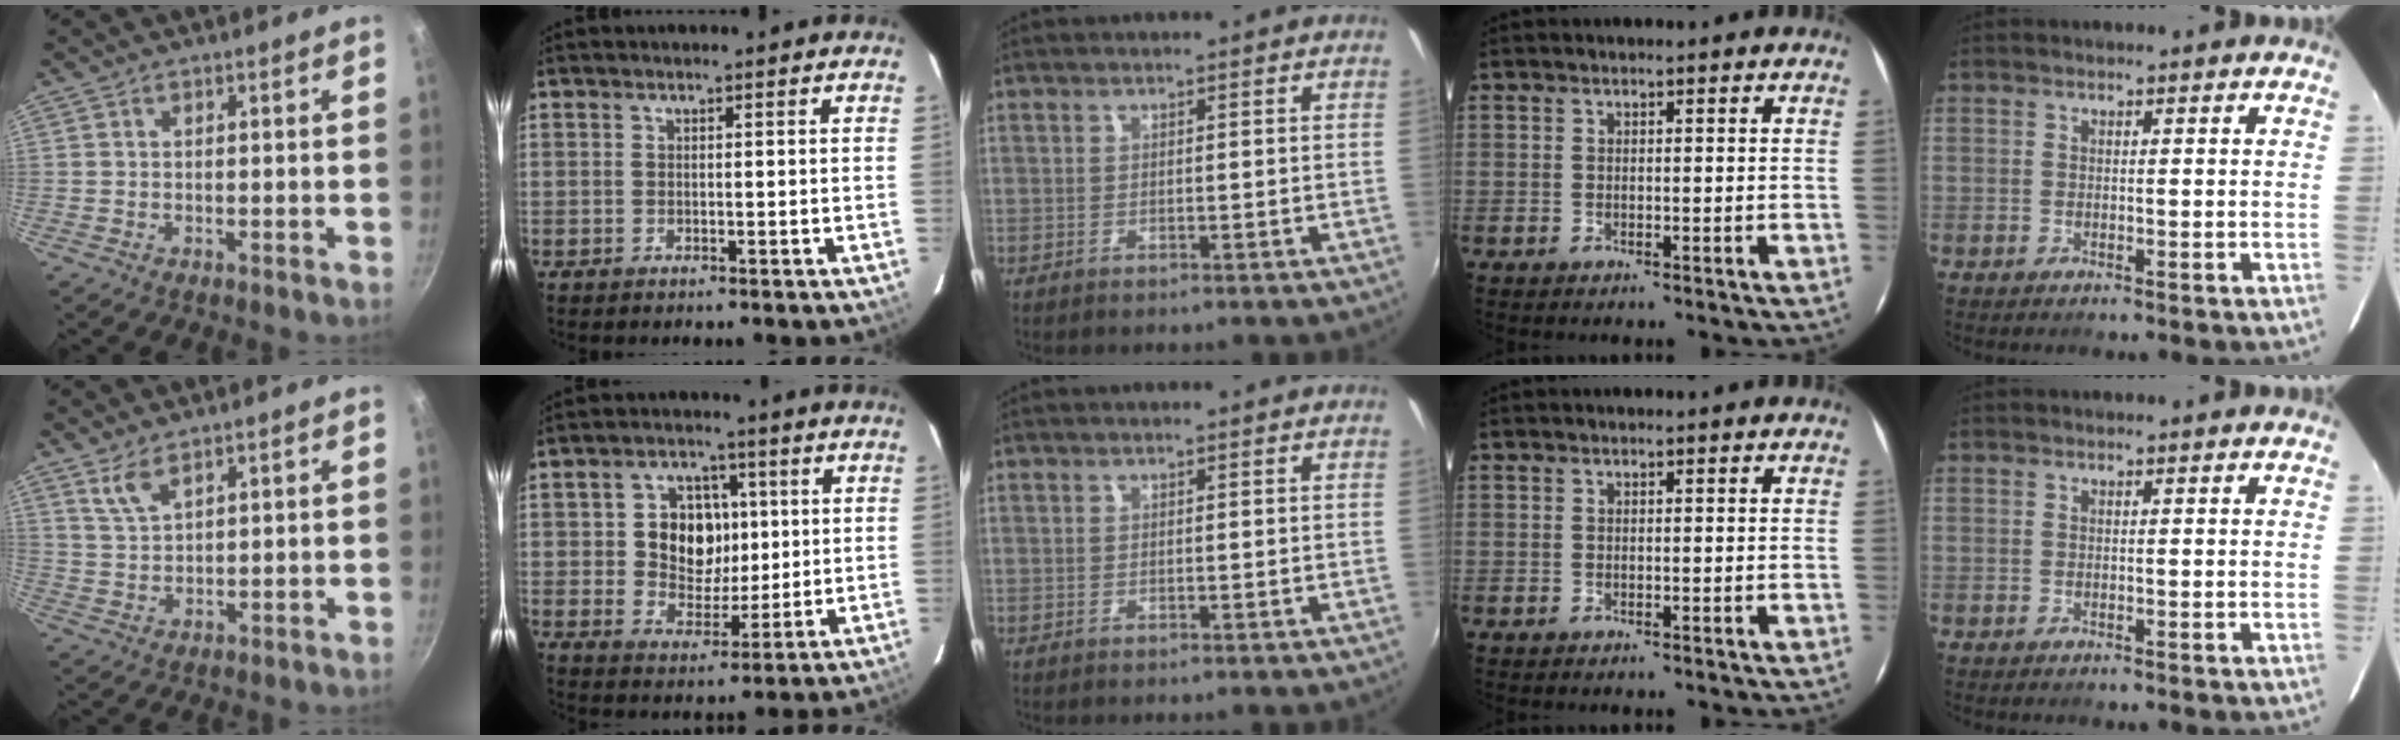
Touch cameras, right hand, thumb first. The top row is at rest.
{"thumb": {"total": 4.3, "force": [3.0, 1.5, 2.7], "torque": [-0.052, -0.018, 0.067]}, "index": {"total": 9.9, "force": [1.2, 8.3, 5.4], "torque": [-0.107, 0.011, 0.027]}}